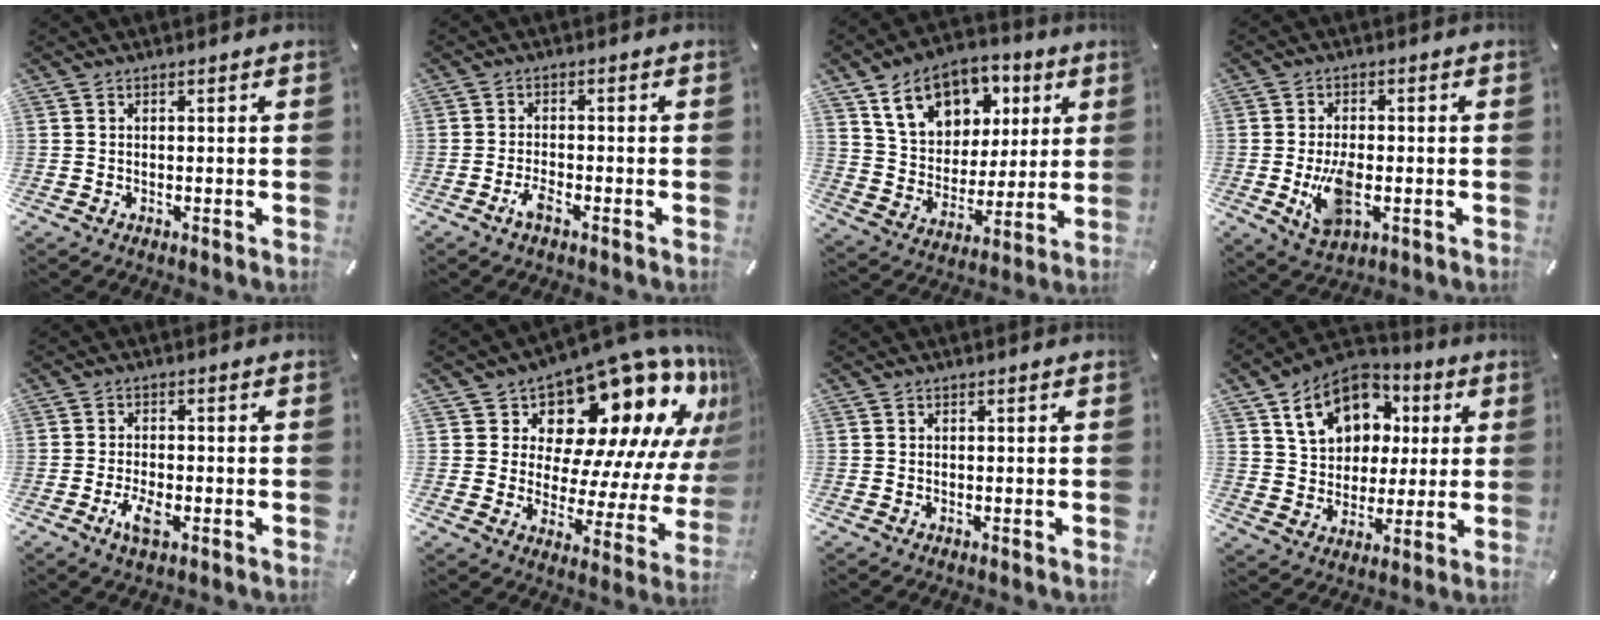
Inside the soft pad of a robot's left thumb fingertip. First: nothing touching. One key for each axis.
{"total": 3.1, "fx": -2.0, "fy": 1.1, "fz": 2.1, "tx": -0.047, "ty": 0.004, "tz": -0.040}
{"total": 15.0, "fx": 7.6, "fy": 11.1, "fz": 6.5, "tx": -0.122, "ty": -0.024, "tz": 0.146}
{"total": 8.7, "fx": -1.6, "fy": 5.0, "fz": 6.9, "tx": -0.145, "ty": -0.005, "tz": -0.029}
{"total": 5.2, "fx": -2.2, "fy": 2.4, "fz": 4.1, "tx": -0.091, "ty": 0.002, "tz": -0.043}
{"total": 19.5, "fx": 13.7, "fy": 9.6, "fz": 9.9, "tx": -0.118, "ty": -0.133, "tz": 0.230}
{"total": 0.0}
{"total": 14.8, "fx": 5.7, "fy": 11.7, "fz": 6.9, "tx": -0.129, "ty": -0.007, "tz": 0.113}